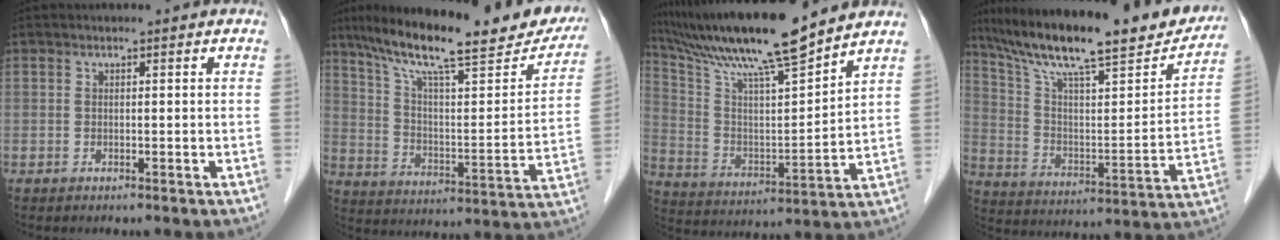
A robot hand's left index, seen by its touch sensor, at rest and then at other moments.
{"total": 27.1, "force": [21.3, 4.9, 16.0], "torque": [-0.252, 0.003, 0.302]}
{"total": 17.8, "force": [15.2, 0.1, 9.2], "torque": [-0.176, 0.007, 0.269]}
{"total": 26.4, "force": [21.5, 4.0, 14.8], "torque": [-0.246, -0.001, 0.320]}